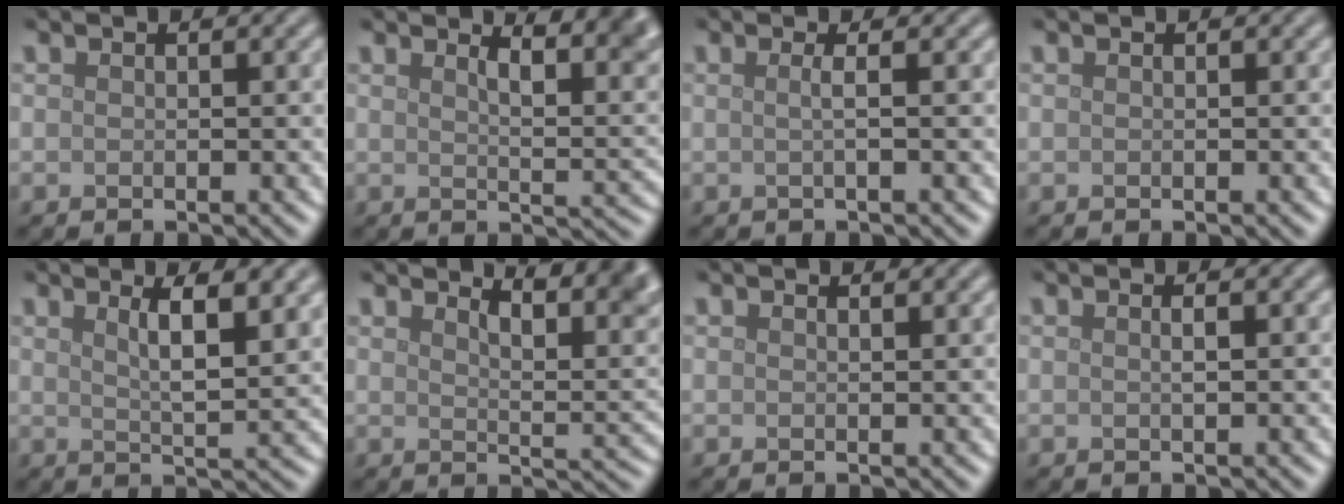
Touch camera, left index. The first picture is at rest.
{"total": 6.6, "force": [3.8, 2.2, 4.9], "torque": [-0.039, 0.014, 0.046]}
{"total": 1.6, "force": [0.2, 0.6, 1.5], "torque": [-0.019, 0.000, -0.011]}
{"total": 0.0}
{"total": 5.6, "force": [2.6, 1.5, 4.7], "torque": [-0.064, 0.002, 0.039]}
{"total": 6.4, "force": [4.2, 2.0, 4.4], "torque": [-0.044, 0.011, 0.056]}
{"total": 0.8, "force": [0.7, 0.1, 0.2], "torque": [-0.002, -0.001, 0.012]}
{"total": 0.9, "force": [0.2, 0.2, 0.9], "torque": [-0.014, 0.004, 0.001]}